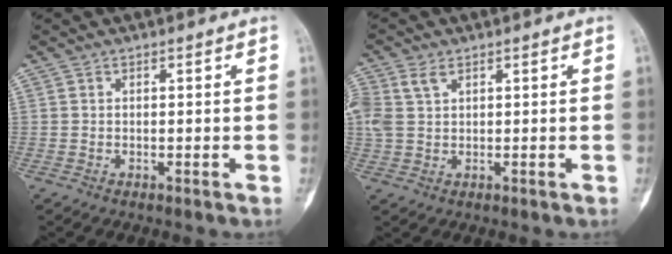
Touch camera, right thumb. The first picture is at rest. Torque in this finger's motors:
{"motor_torque": [-0.87, 1.21, 1.18, 0.16, 0.11]}